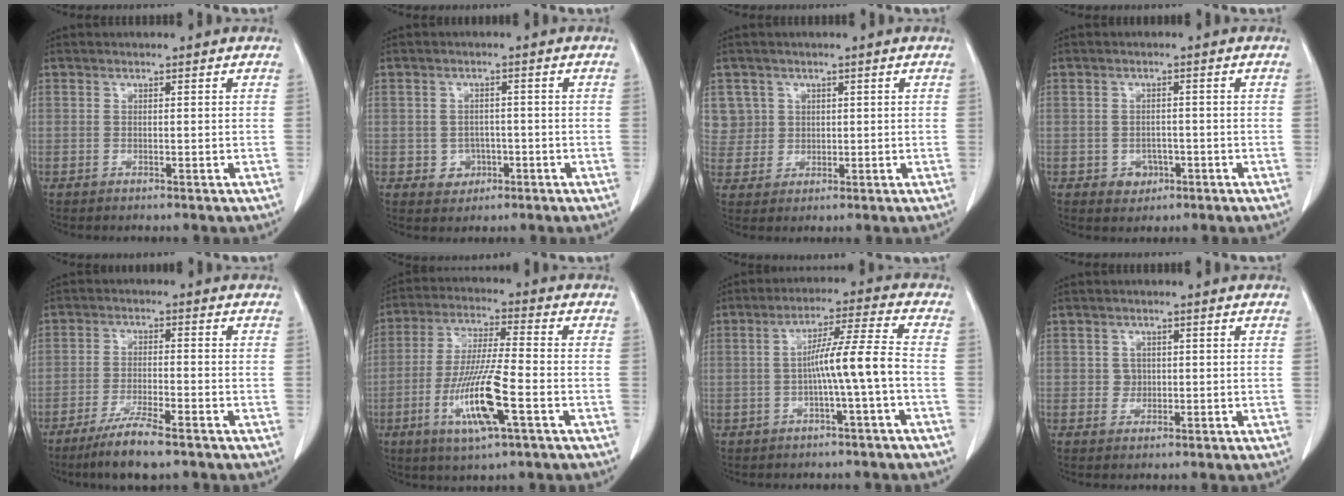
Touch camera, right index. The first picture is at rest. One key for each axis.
{"total": 3.2, "fx": -1.0, "fy": 2.9, "fz": 0.8, "tx": -0.001, "ty": 0.009, "tz": -0.006}
{"total": 5.2, "fx": 2.0, "fy": 4.8, "fz": -0.3, "tx": 0.018, "ty": 0.009, "tz": 0.046}
{"total": 2.9, "fx": -1.1, "fy": 2.4, "fz": 1.2, "tx": -0.011, "ty": 0.006, "tz": -0.007}
{"total": 7.5, "fx": -5.4, "fy": 0.5, "fz": 5.2, "tx": -0.094, "ty": -0.018, "tz": -0.093}
{"total": 12.4, "fx": -4.3, "fy": 1.0, "fz": 11.6, "tx": -0.230, "ty": -0.016, "tz": -0.081}
{"total": 7.5, "fx": -1.7, "fy": -1.0, "fz": 7.3, "tx": -0.125, "ty": 0.018, "tz": -0.026}
{"total": 1.6, "fx": 0.1, "fy": 1.6, "fz": 0.4, "tx": -0.006, "ty": 0.002, "tz": 0.004}